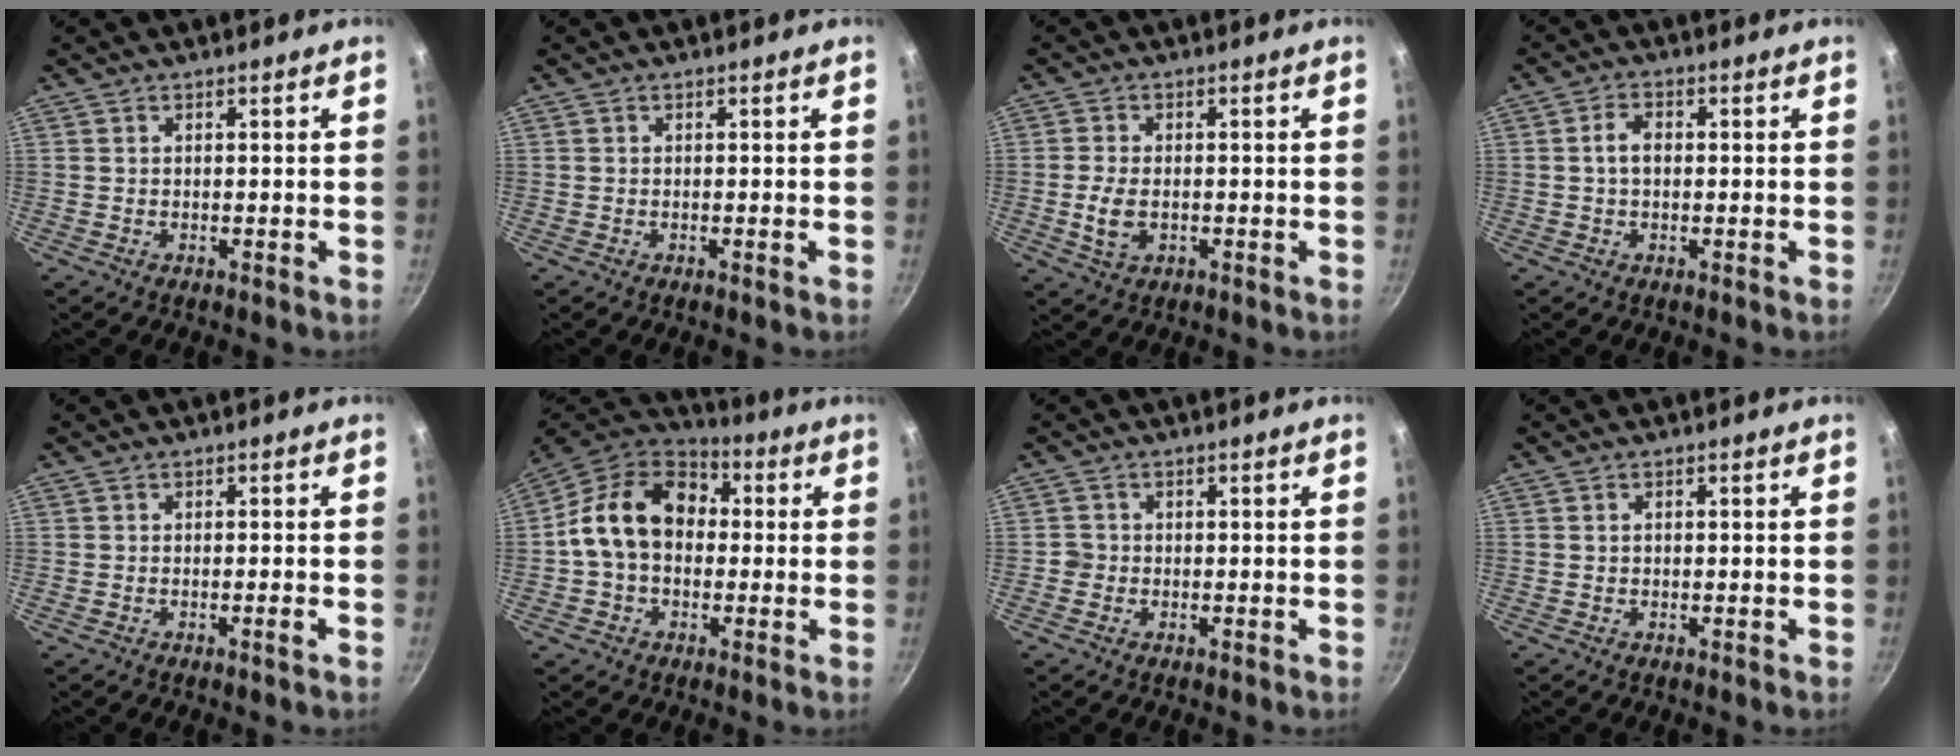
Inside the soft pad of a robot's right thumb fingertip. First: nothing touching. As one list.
[{"total": 0.0}, {"total": 5.0, "force": [-0.9, 3.1, 3.8], "torque": [-0.074, 0.006, -0.015]}, {"total": 3.5, "force": [0.1, 2.2, 2.7], "torque": [-0.045, 0.011, -0.002]}, {"total": 0.9, "force": [-0.5, -0.1, 0.7], "torque": [-0.016, 0.004, -0.008]}, {"total": 16.8, "force": [0.9, 12.8, 10.9], "torque": [-0.160, 0.040, 0.002]}, {"total": 1.6, "force": [-0.4, 1.5, 0.2], "torque": [0.005, 0.006, -0.007]}, {"total": 0.6, "force": [0.1, 0.5, 0.3], "torque": [-0.005, 0.003, 0.001]}]